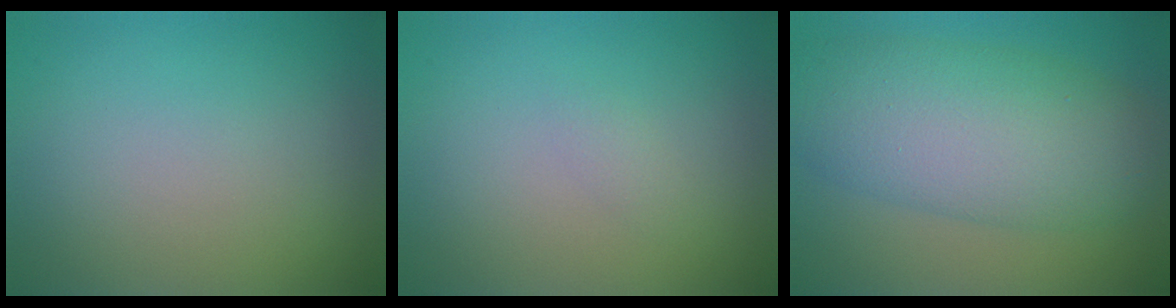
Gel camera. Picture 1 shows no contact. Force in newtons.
{"total": 0.6, "press": 0.6, "slide": 0.1}
{"total": 9.1, "press": 9.1, "slide": 0.0}